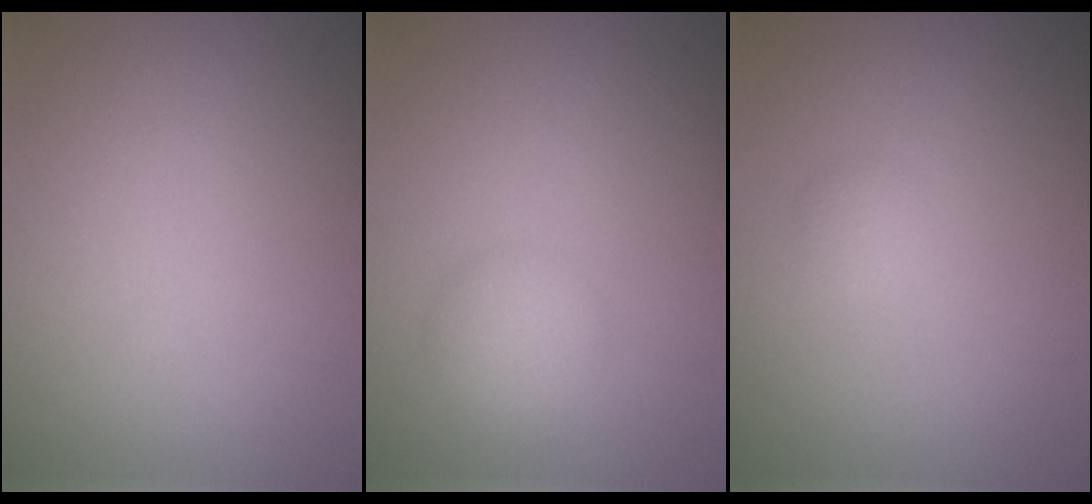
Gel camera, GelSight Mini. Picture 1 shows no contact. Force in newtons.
{"total": 2.5, "press": 2.5, "slide": 0.1}
{"total": 0.9, "press": 0.9, "slide": 0.0}